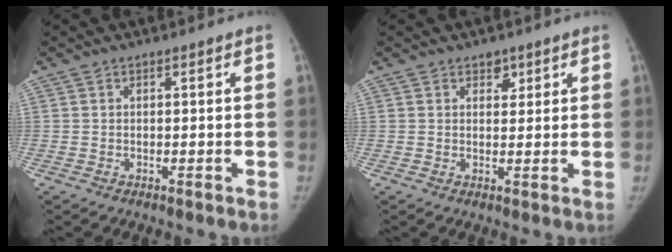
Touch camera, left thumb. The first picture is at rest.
{"total": 2.8, "force": [1.7, 2.0, 1.1], "torque": [0.006, -0.009, 0.024]}